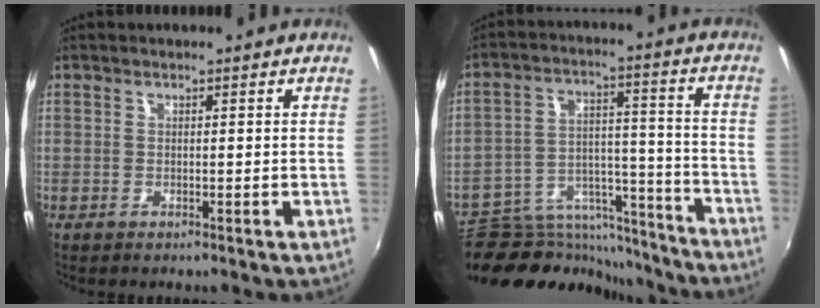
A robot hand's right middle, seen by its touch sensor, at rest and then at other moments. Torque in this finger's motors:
{"motor_torque": [0.45, -0.82, -0.24, -0.04]}